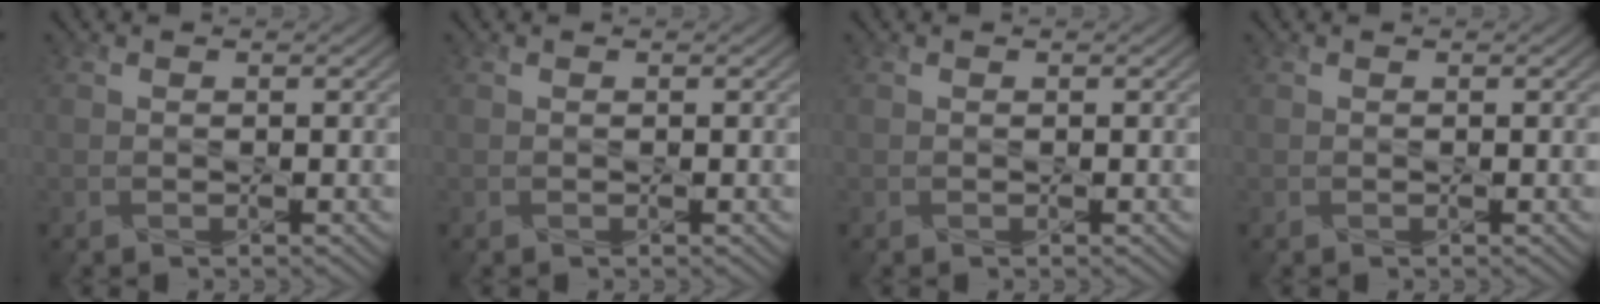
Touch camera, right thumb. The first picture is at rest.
{"total": 0.0}
{"total": 0.0}
{"total": 0.0}